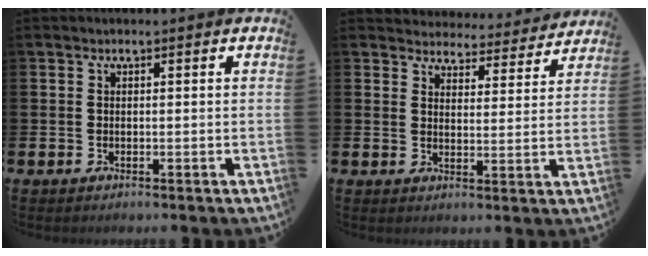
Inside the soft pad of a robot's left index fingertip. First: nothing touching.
{"total": 4.2, "force": [4.1, 0.9, -0.1], "torque": [-0.004, -0.038, 0.068]}